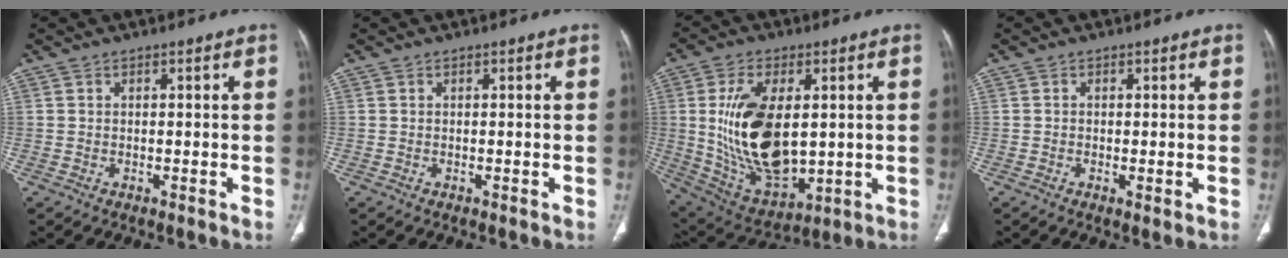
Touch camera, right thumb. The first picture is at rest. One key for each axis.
{"total": 0.0}
{"total": 19.7, "fx": 1.6, "fy": 10.7, "fz": 16.5, "tx": -0.297, "ty": -0.017, "tz": 0.051}
{"total": 1.2, "fx": -0.2, "fy": 0.3, "fz": 1.2, "tx": -0.024, "ty": -0.006, "tz": -0.004}